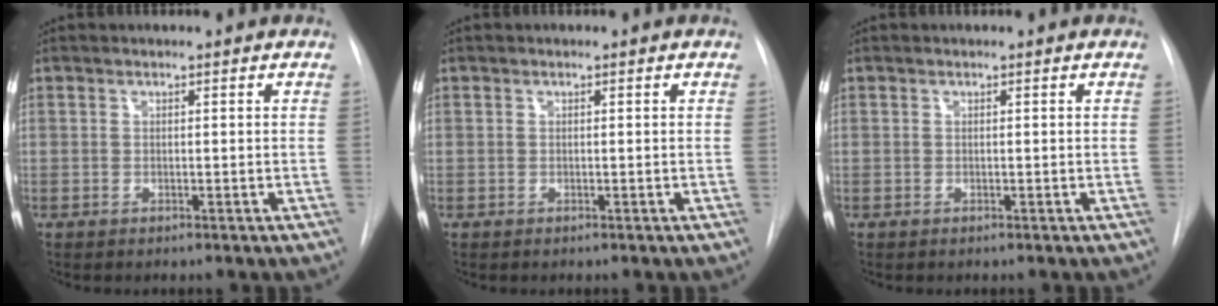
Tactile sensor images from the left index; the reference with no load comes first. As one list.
[{"total": 0.0}, {"total": 0.0}]